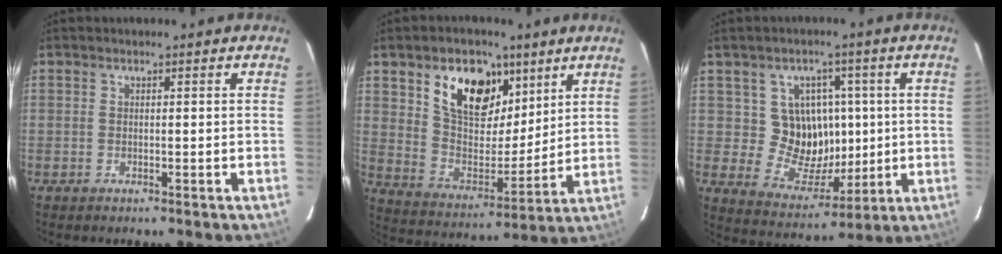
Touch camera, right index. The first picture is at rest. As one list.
[{"total": 16.5, "force": [8.7, 9.5, 10.3], "torque": [-0.183, 0.015, 0.163]}, {"total": 10.5, "force": [1.4, 9.7, 3.8], "torque": [-0.075, 0.007, 0.036]}]